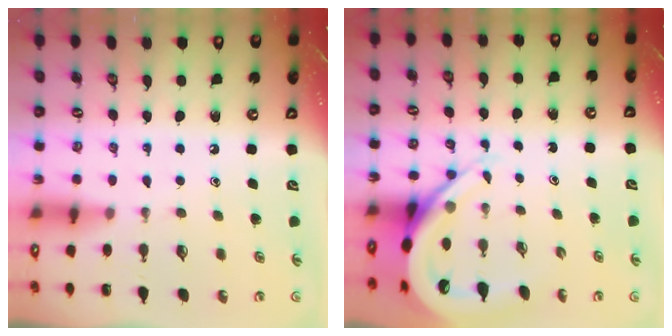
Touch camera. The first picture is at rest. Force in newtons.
{"total": 9.0, "press": 8.9, "slide": 1.0}